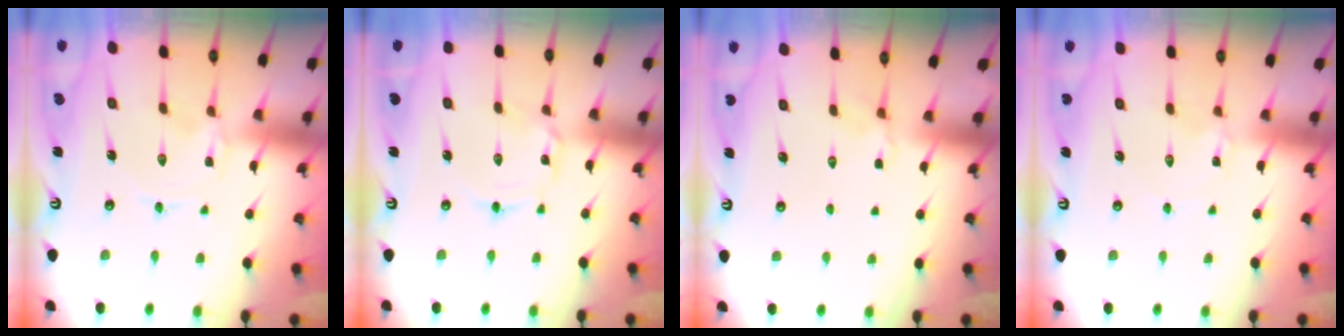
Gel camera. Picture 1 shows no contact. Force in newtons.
{"total": 2.4, "press": 2.4, "slide": 0.1}
{"total": 2.7, "press": 2.1, "slide": 1.8}
{"total": 2.2, "press": 2.2, "slide": 0.1}